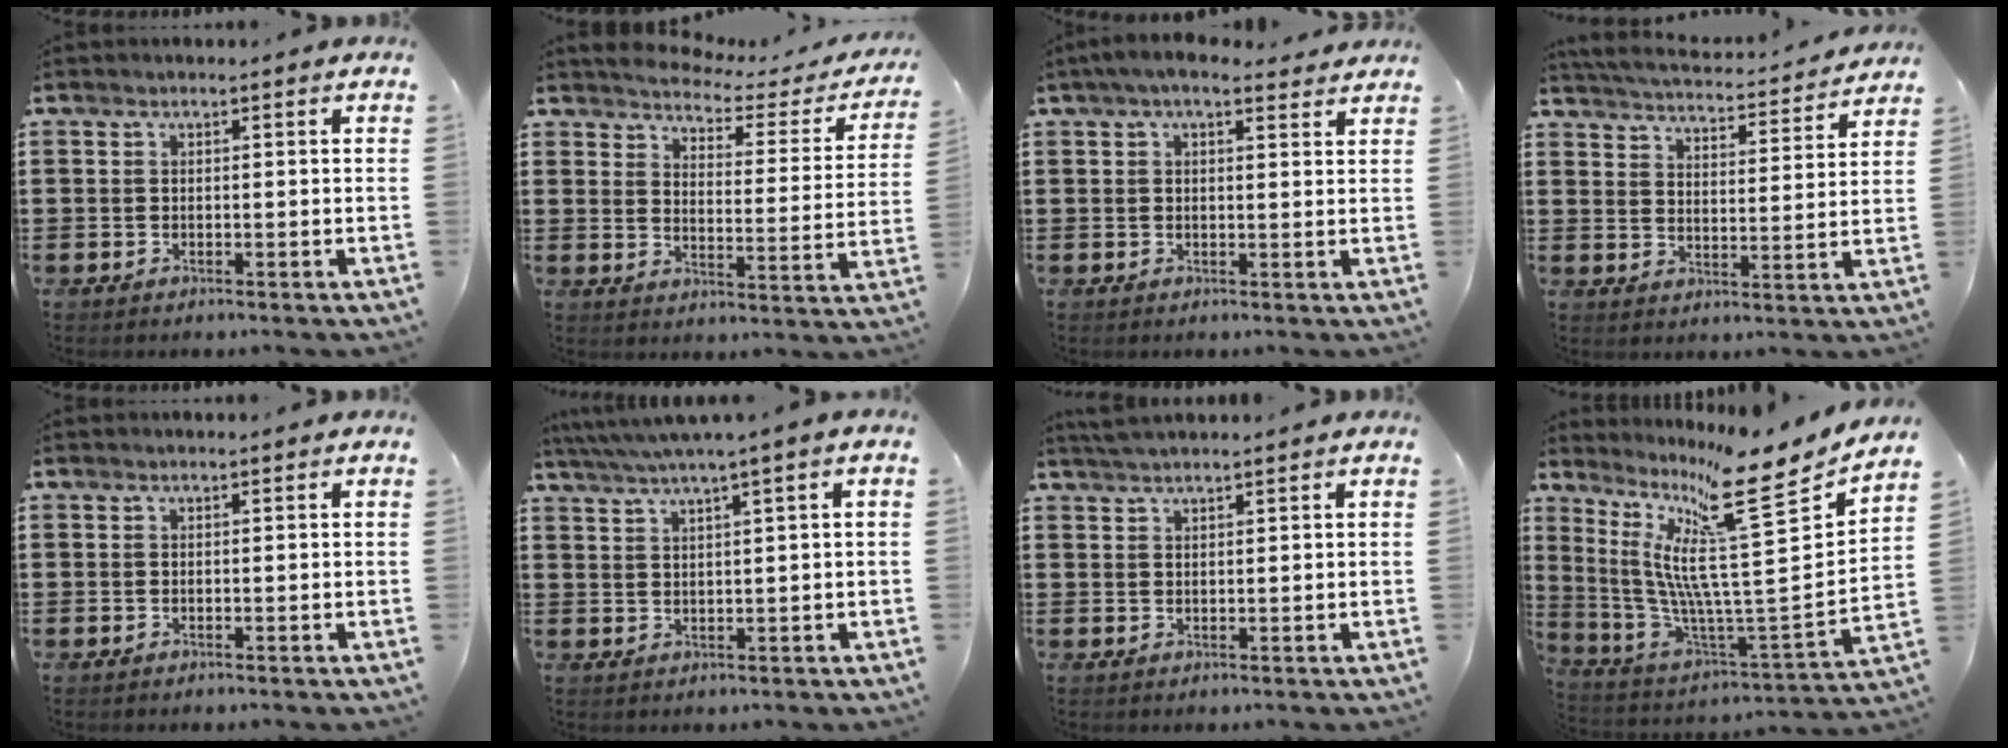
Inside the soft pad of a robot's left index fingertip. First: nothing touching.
{"total": 2.9, "force": [2.8, 0.1, 0.5], "torque": [-0.032, -0.027, 0.041]}
{"total": 3.9, "force": [3.0, 1.0, 2.3], "torque": [-0.051, 0.001, 0.054]}
{"total": 4.4, "force": [4.4, -0.3, 0.7], "torque": [-0.037, -0.035, 0.071]}
{"total": 0.0}
{"total": 2.7, "force": [1.5, -0.5, 2.1], "torque": [-0.045, -0.004, 0.024]}
{"total": 1.9, "force": [1.7, 0.1, 0.7], "torque": [-0.016, 0.002, 0.033]}
{"total": 14.7, "force": [8.7, 1.0, 11.8], "torque": [-0.240, -0.077, 0.126]}